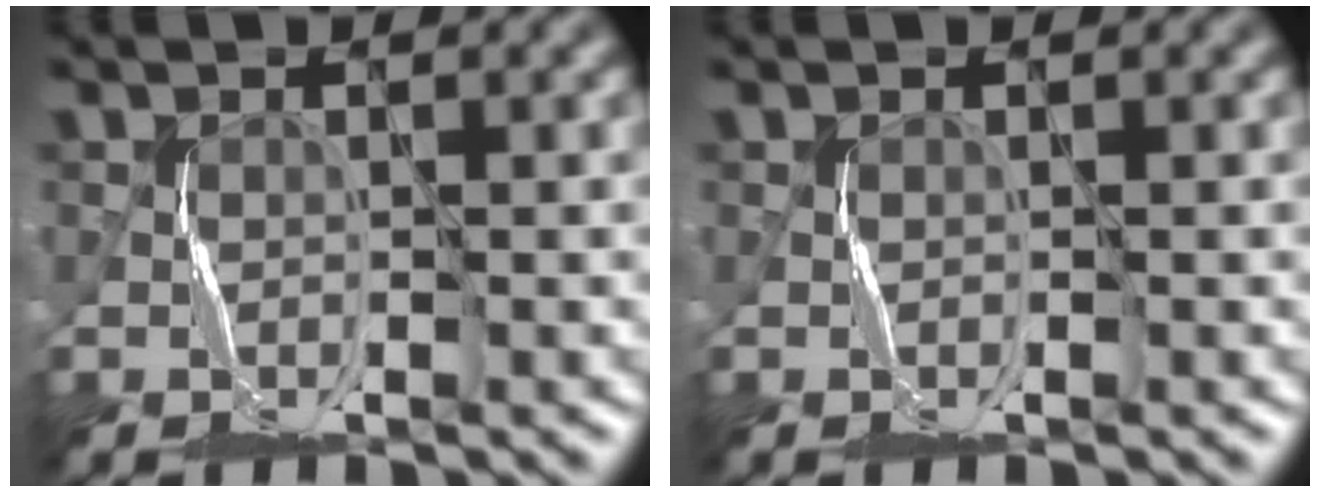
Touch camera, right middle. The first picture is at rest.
{"total": 0.0}